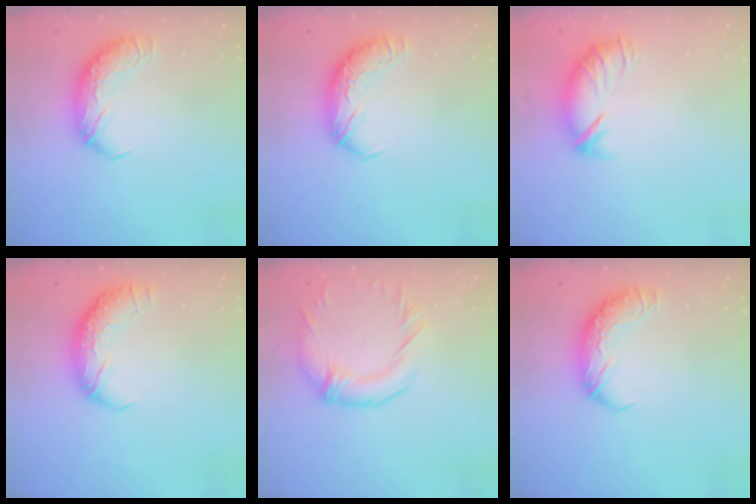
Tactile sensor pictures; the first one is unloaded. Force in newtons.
{"total": 0.0}
{"total": 3.7, "press": 3.2, "slide": 1.8}
{"total": 2.3, "press": 0.9, "slide": 2.1}
{"total": 1.1, "press": 0.6, "slide": 1.0}
{"total": 0.0}